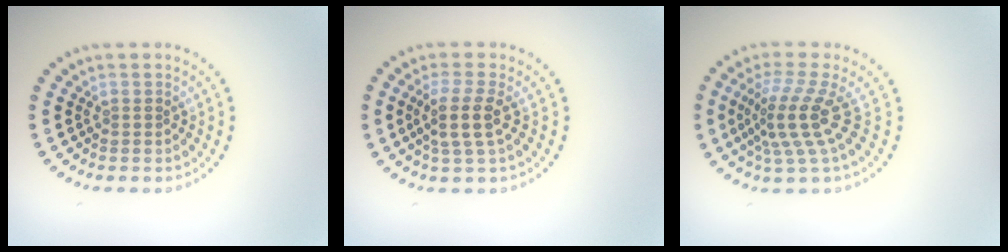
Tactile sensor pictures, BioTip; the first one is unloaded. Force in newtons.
{"total": 2.7, "press": 2.2, "slide": 1.6}
{"total": 4.2, "press": 2.8, "slide": 3.1}